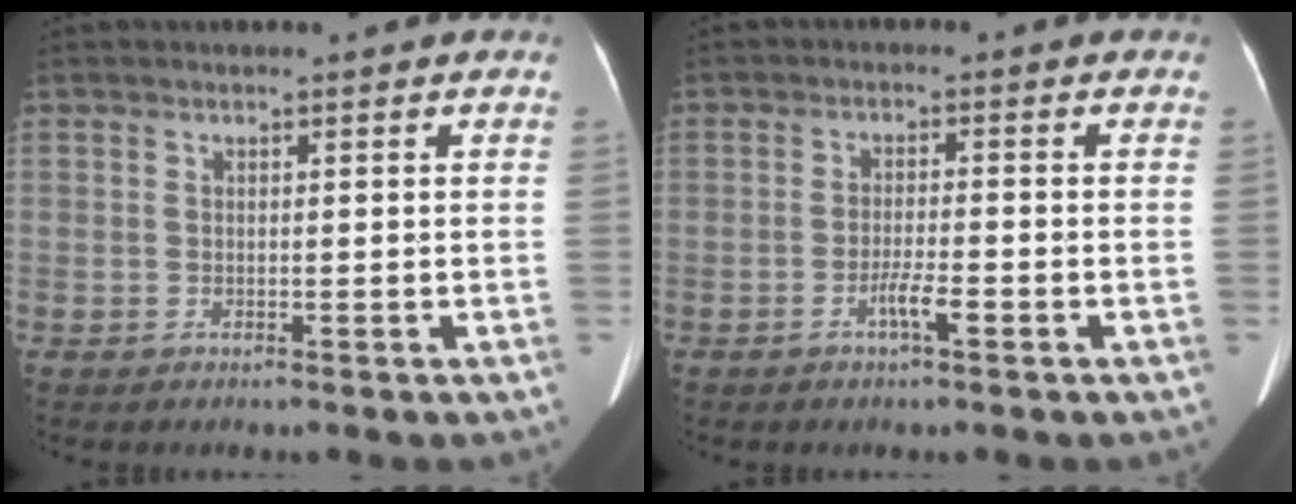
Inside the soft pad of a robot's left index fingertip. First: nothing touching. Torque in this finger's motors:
{"motor_torque": [0.01, 0.05, 0.08, 0.06]}